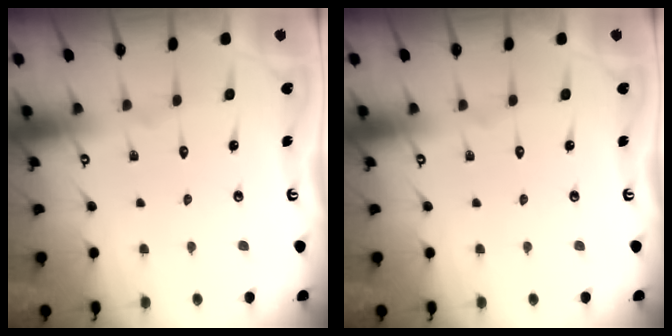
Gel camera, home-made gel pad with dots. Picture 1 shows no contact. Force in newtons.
{"total": 0.0}